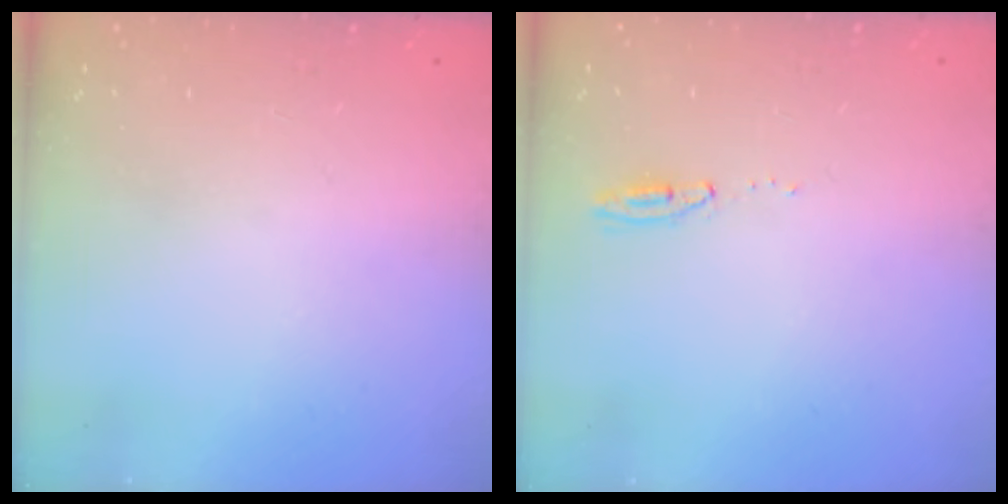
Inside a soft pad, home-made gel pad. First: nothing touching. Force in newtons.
{"total": 11.2, "press": 5.8, "slide": 9.6}